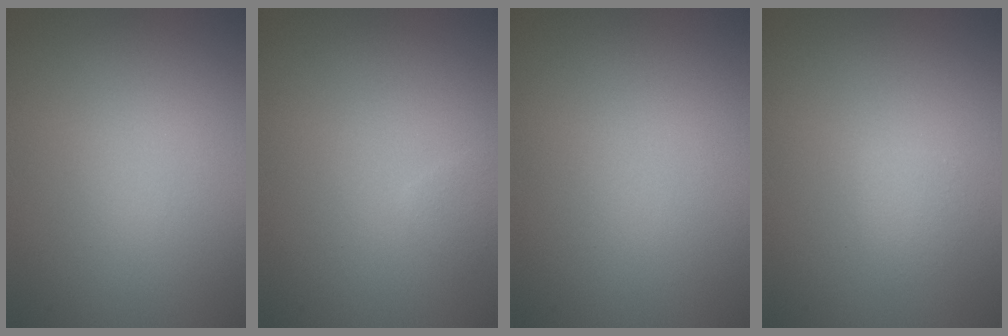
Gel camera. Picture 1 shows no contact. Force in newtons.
{"total": 0.7, "press": 0.7, "slide": 0.0}
{"total": 0.0}
{"total": 1.1, "press": 1.1, "slide": 0.0}